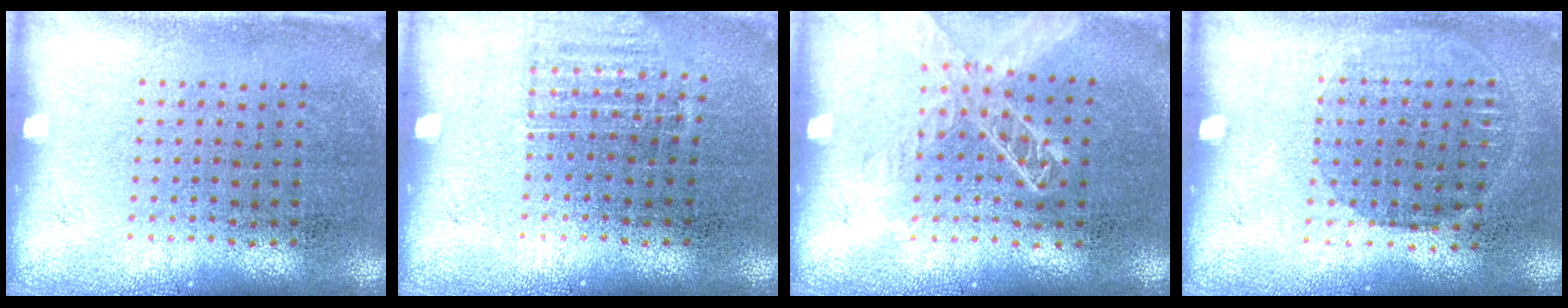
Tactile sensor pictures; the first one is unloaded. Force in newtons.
{"total": 0.9, "press": 0.9, "slide": 0.1}
{"total": 1.4, "press": 1.3, "slide": 0.5}
{"total": 0.8, "press": 0.8, "slide": 0.4}